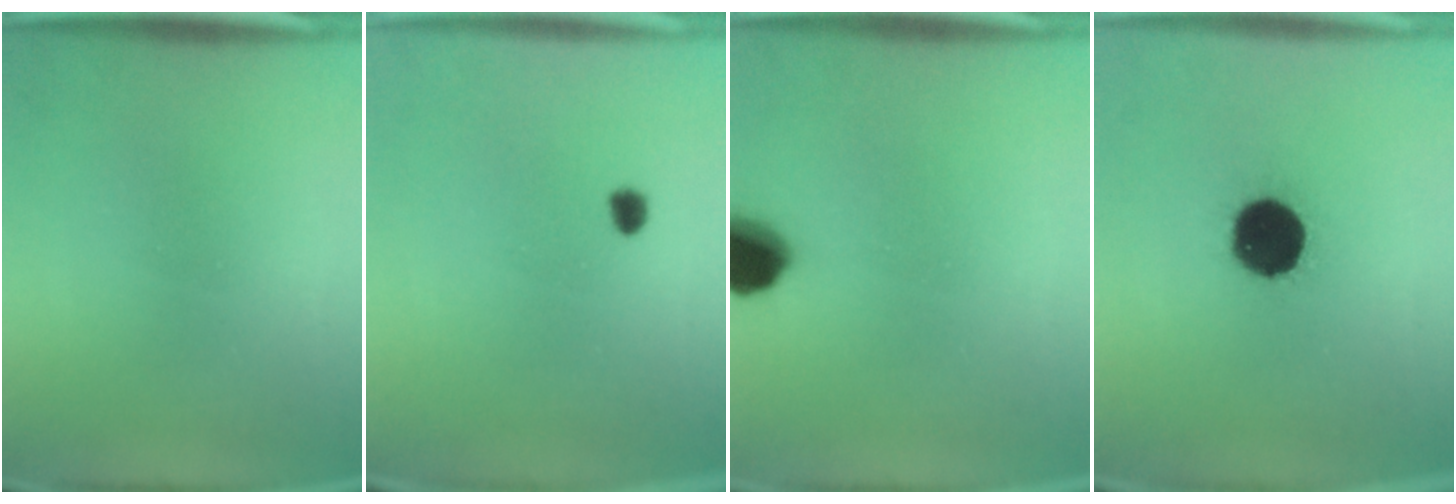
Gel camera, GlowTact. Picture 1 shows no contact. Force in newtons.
{"total": 2.3}
{"total": 9.6}
{"total": 13.2}